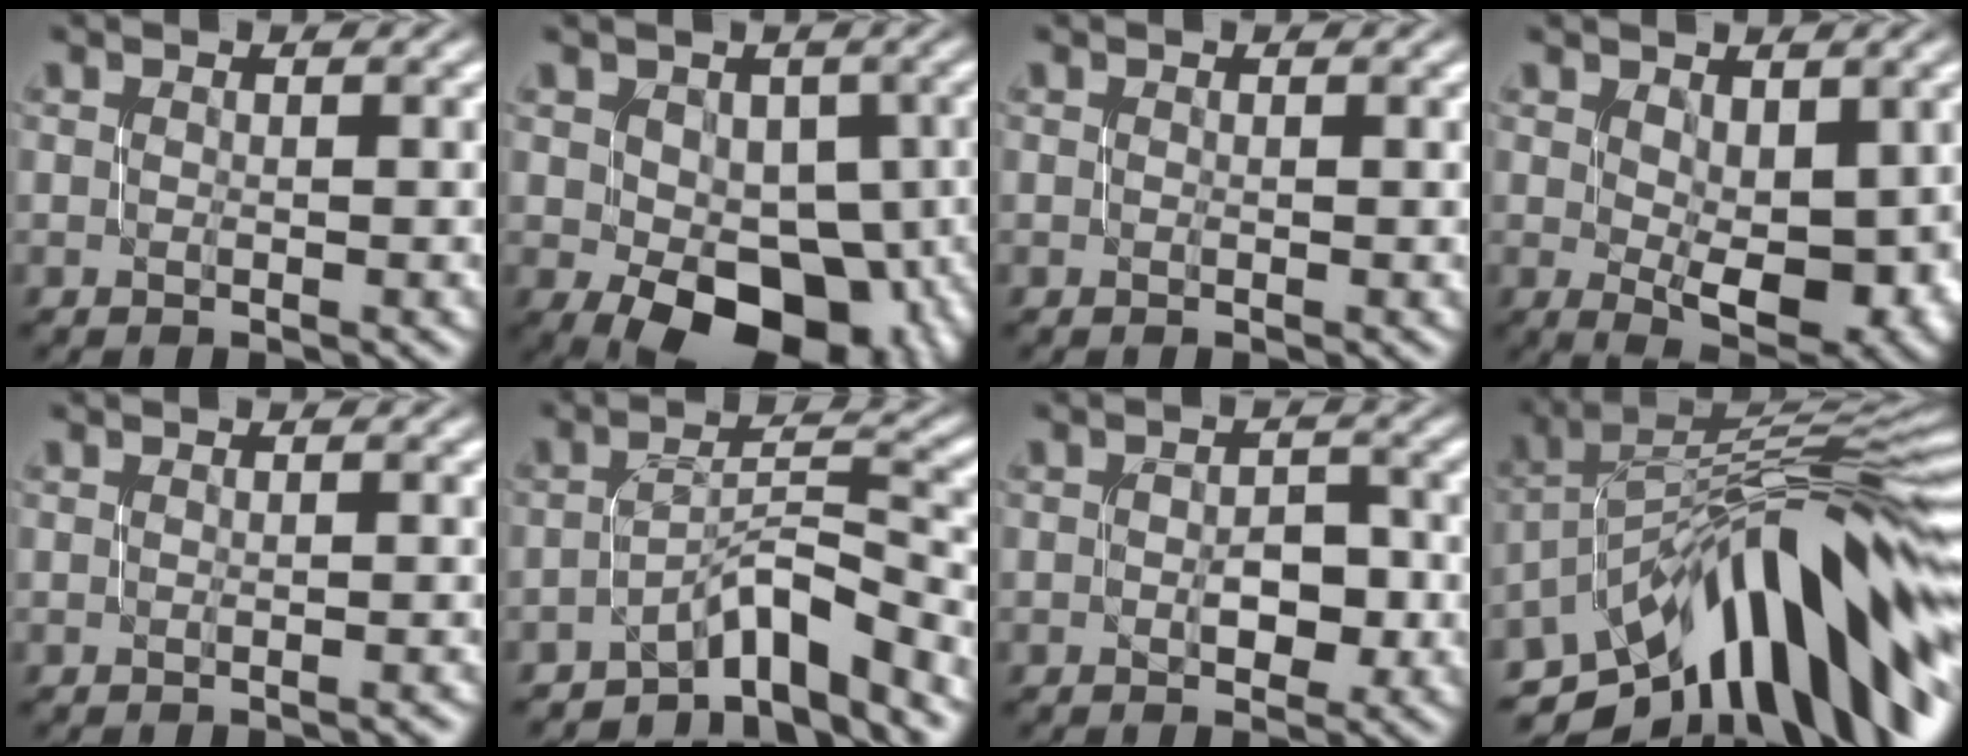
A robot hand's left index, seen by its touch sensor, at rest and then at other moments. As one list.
[{"total": 10.7, "force": [-3.0, 7.2, 7.3], "torque": [-0.099, -0.023, -0.040]}, {"total": 0.0}, {"total": 7.0, "force": [-0.2, 4.0, 5.7], "torque": [-0.103, -0.013, 0.010]}, {"total": 0.9, "force": [-0.3, 0.4, 0.7], "torque": [-0.001, 0.000, -0.007]}, {"total": 5.4, "force": [-4.3, 1.0, 3.0], "torque": [-0.042, 0.015, -0.076]}, {"total": 2.4, "force": [-0.8, 1.4, 1.8], "torque": [-0.026, 0.004, -0.011]}, {"total": 12.9, "force": [-5.5, 5.1, 10.5], "torque": [-0.148, 0.034, -0.103]}]